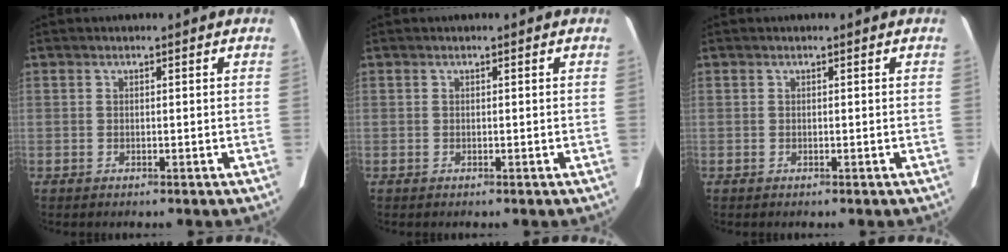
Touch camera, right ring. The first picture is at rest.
{"total": 0.0}
{"total": 0.0}